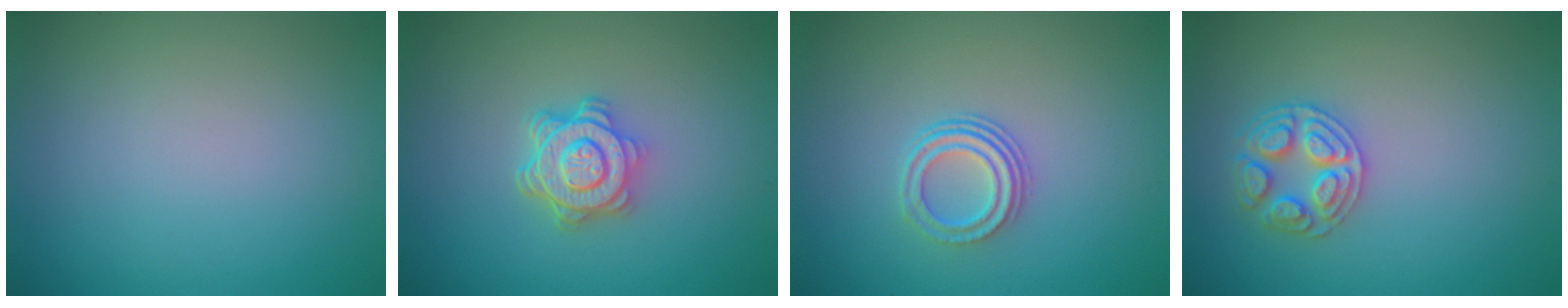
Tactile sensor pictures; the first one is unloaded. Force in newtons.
{"total": 4.5, "press": 3.5, "slide": 2.9}
{"total": 2.9, "press": 2.2, "slide": 1.9}
{"total": 3.0, "press": 3.0, "slide": 0.5}